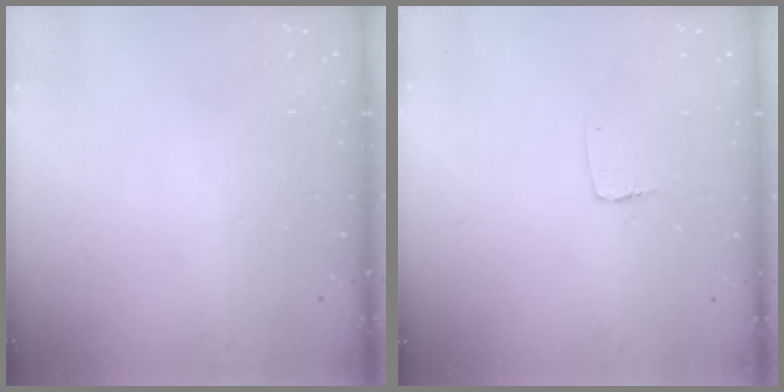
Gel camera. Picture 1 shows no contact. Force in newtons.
{"total": 3.5, "press": 3.4, "slide": 0.3}